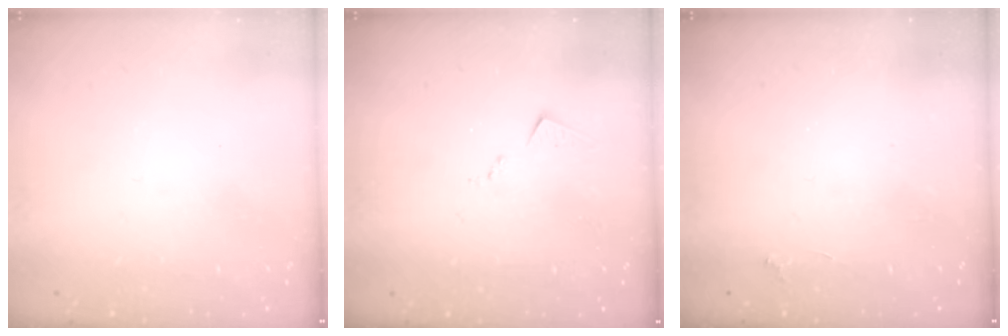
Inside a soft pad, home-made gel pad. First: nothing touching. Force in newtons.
{"total": 6.5, "press": 6.5, "slide": 0.5}
{"total": 2.0, "press": 1.9, "slide": 0.4}